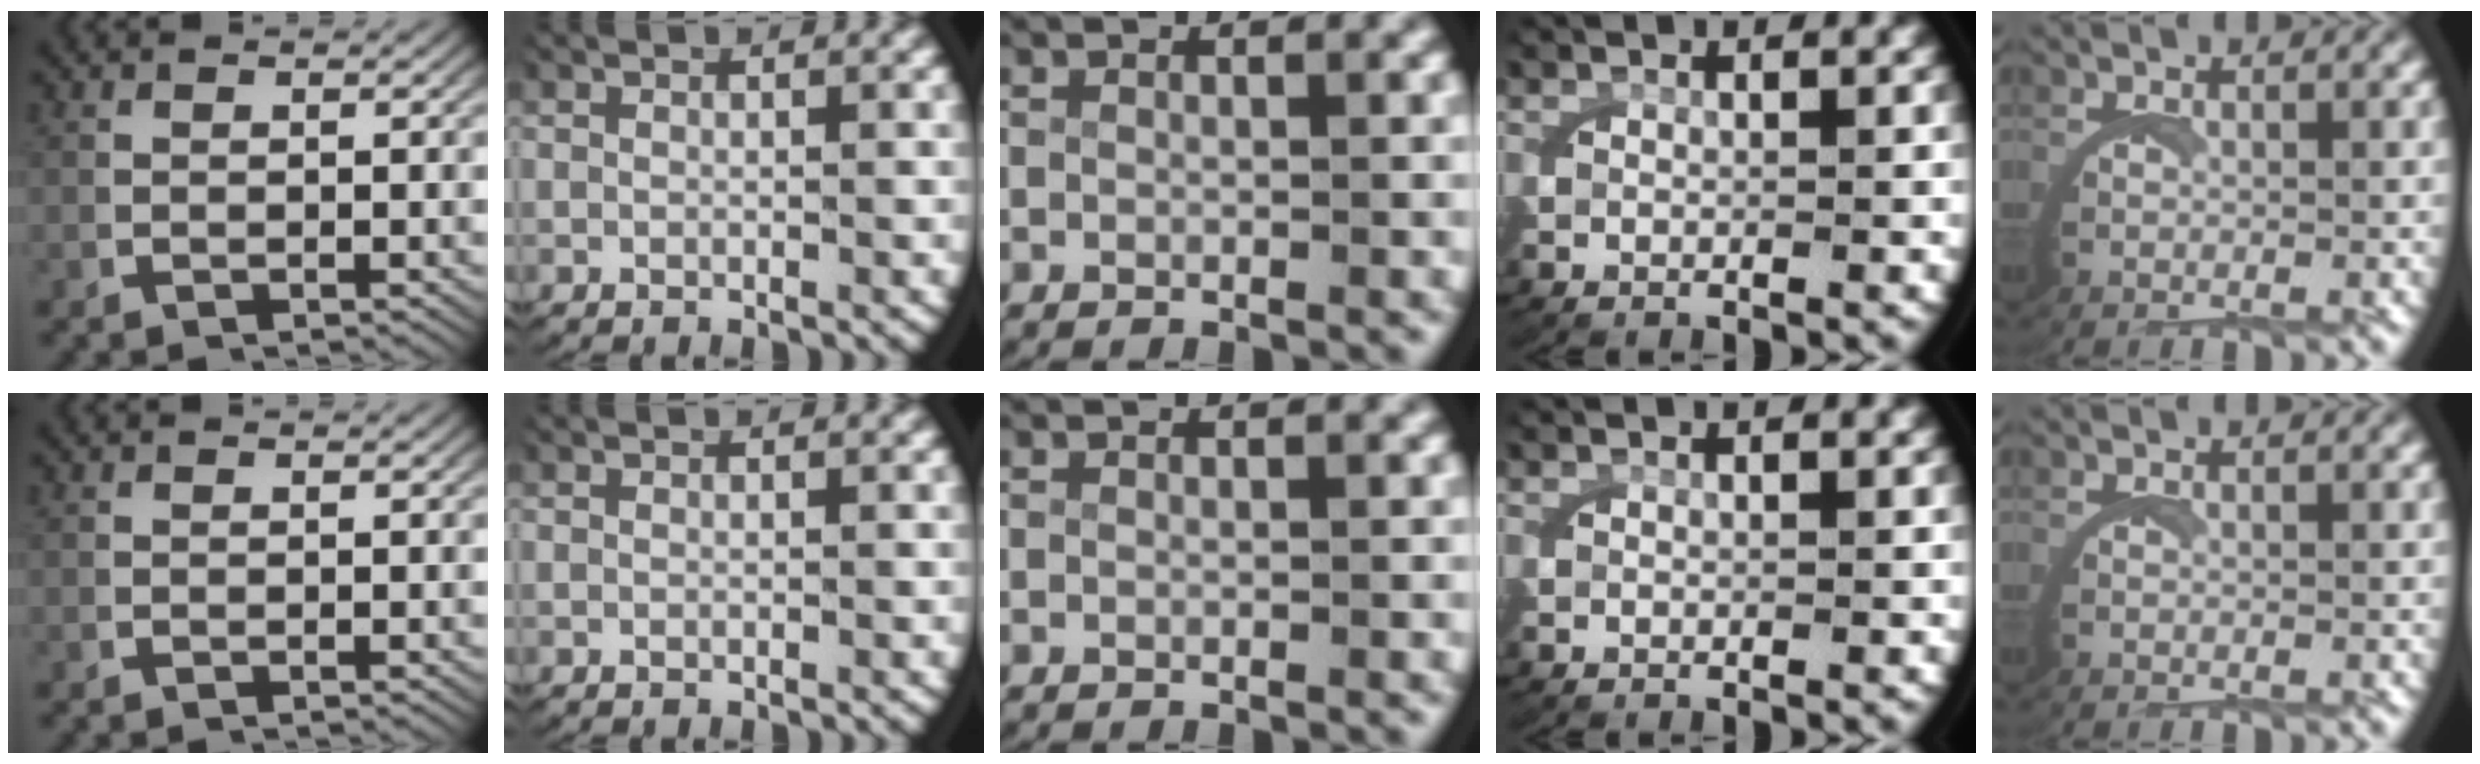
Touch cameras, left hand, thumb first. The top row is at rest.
{}